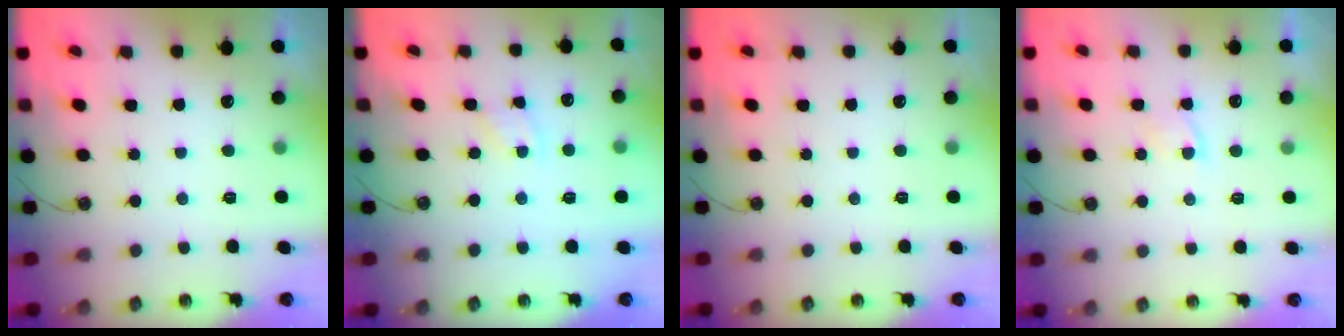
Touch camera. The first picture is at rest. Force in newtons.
{"total": 3.4, "press": 3.4, "slide": 0.5}
{"total": 0.0}
{"total": 4.5, "press": 4.5, "slide": 0.6}